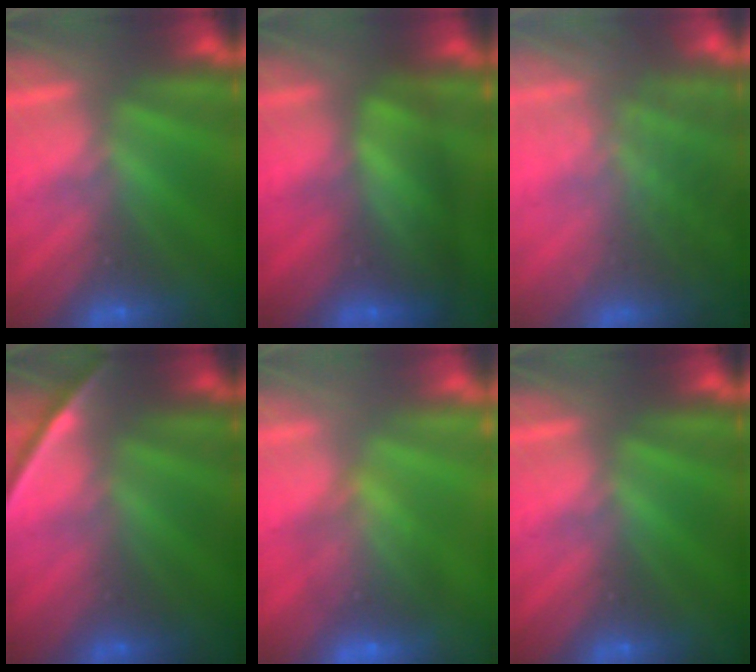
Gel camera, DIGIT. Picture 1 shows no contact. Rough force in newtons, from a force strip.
{"total": 6.7}
{"total": 9.2}
{"total": 1.9}
{"total": 7.2}
{"total": 0.0}